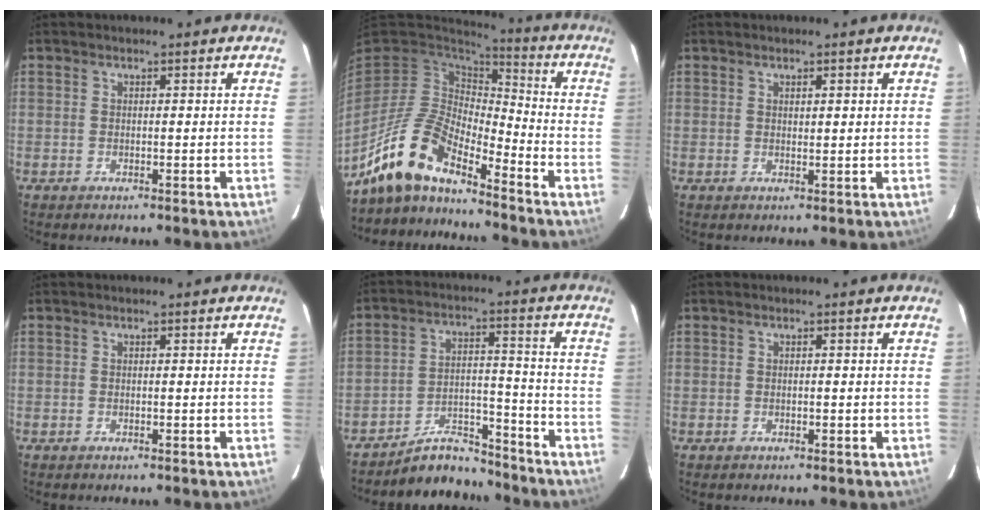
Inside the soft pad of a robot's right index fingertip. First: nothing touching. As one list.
[{"total": 13.6, "force": [-10.9, 4.2, 7.1], "torque": [-0.146, 0.018, -0.208]}, {"total": 1.5, "force": [0.5, 0.6, 1.3], "torque": [-0.030, 0.001, 0.010]}, {"total": 0.0}, {"total": 8.5, "force": [-7.9, 2.6, 1.5], "torque": [-0.022, 0.031, -0.137]}, {"total": 0.7, "force": [-0.2, 0.4, 0.5], "torque": [-0.014, 0.000, -0.002]}]